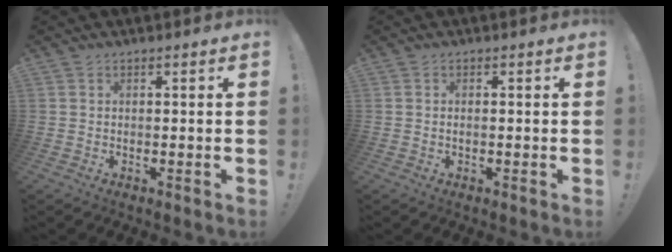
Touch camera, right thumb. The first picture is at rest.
{"total": 0.8, "force": [-0.3, 0.2, 0.7], "torque": [-0.020, 0.002, -0.004]}